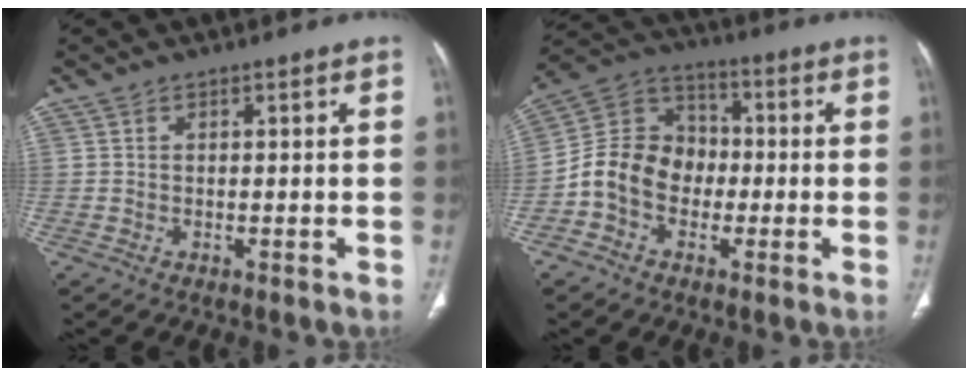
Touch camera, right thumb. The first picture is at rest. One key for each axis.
{"total": 11.8, "fx": -2.8, "fy": 9.6, "fz": 6.2, "tx": -0.094, "ty": 0.043, "tz": -0.062}